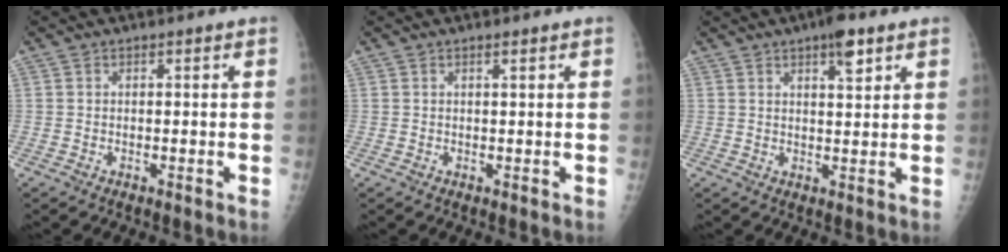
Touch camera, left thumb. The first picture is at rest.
{"total": 0.6, "force": [0.4, 0.0, 0.5], "torque": [-0.009, -0.001, 0.007]}
{"total": 5.4, "force": [3.2, 1.7, 3.9], "torque": [-0.048, -0.013, 0.045]}